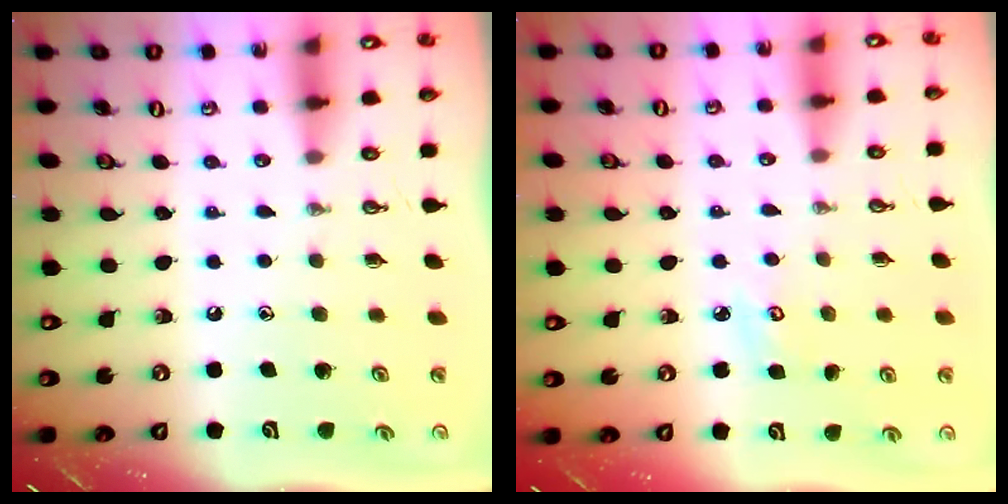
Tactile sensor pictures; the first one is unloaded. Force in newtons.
{"total": 4.0, "press": 4.0, "slide": 0.4}